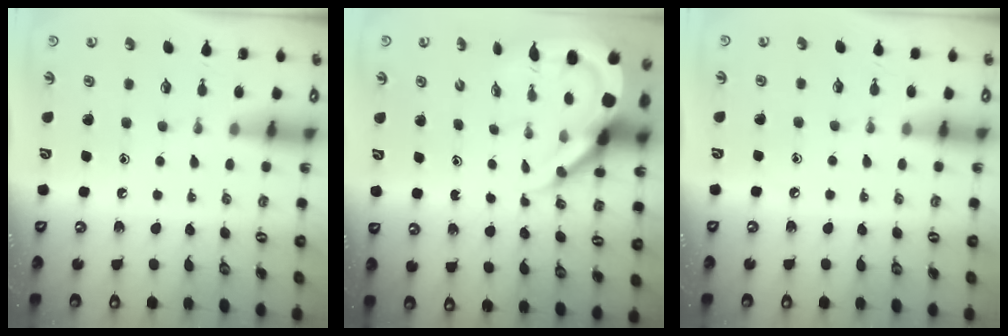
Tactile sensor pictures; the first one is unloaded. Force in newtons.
{"total": 10.9, "press": 10.8, "slide": 1.2}
{"total": 2.3, "press": 2.2, "slide": 0.4}